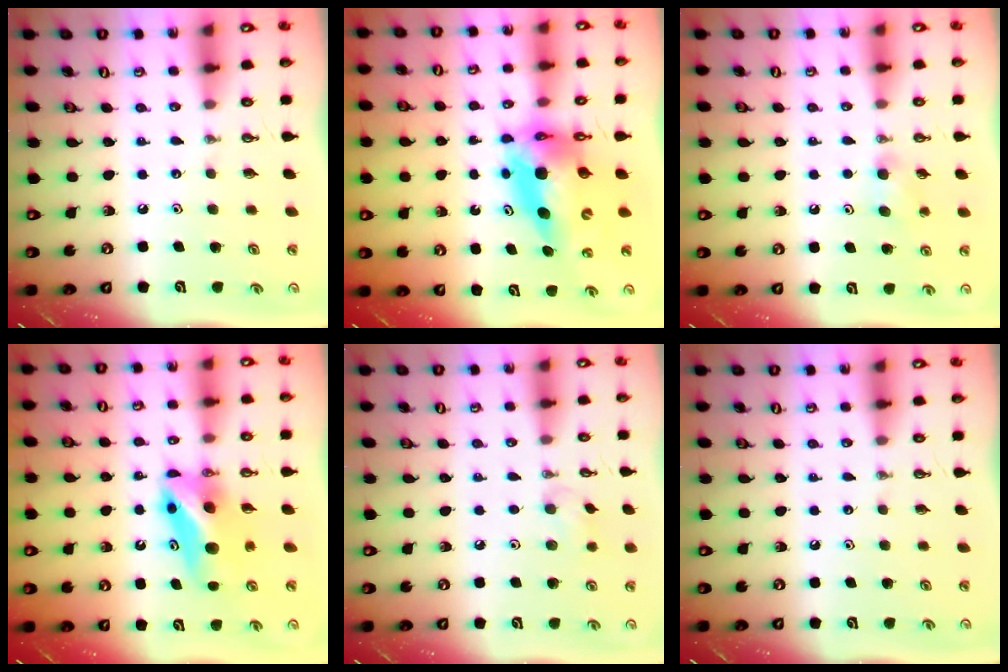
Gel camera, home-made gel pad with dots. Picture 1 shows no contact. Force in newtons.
{"total": 13.9, "press": 13.8, "slide": 1.2}
{"total": 5.7, "press": 5.2, "slide": 2.3}
{"total": 10.3, "press": 6.9, "slide": 7.7}
{"total": 6.4, "press": 6.1, "slide": 2.0}
{"total": 0.0}